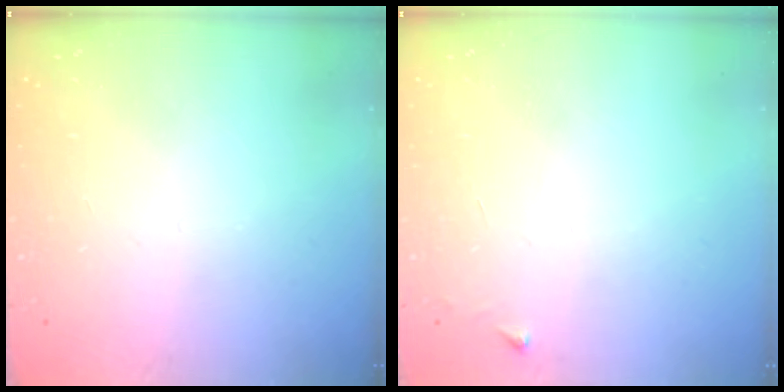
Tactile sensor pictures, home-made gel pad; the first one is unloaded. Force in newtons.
{"total": 2.6, "press": 2.6, "slide": 0.3}